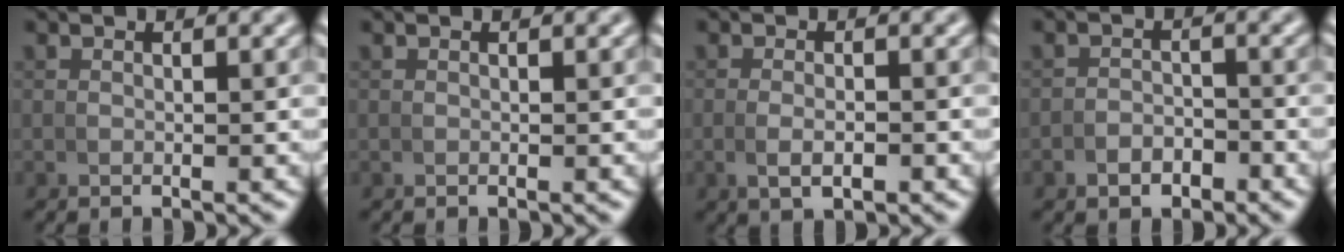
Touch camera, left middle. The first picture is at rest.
{"total": 0.0}
{"total": 2.0, "force": [-0.6, 0.8, 1.7], "torque": [-0.037, -0.005, -0.004]}
{"total": 2.3, "force": [-1.9, 1.3, 0.5], "torque": [0.001, -0.002, -0.035]}